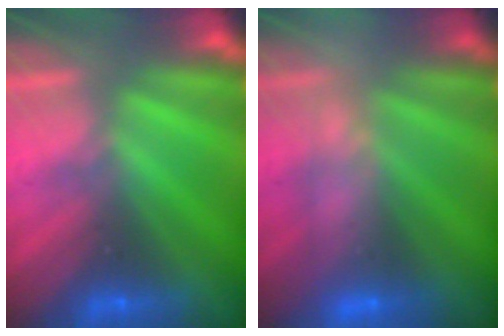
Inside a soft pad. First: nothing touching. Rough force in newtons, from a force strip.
{"total": 2.4}